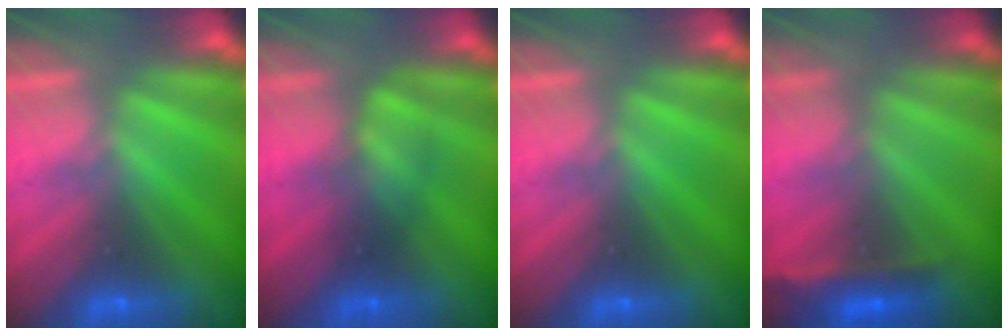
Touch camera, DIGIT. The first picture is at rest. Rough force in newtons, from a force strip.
{"total": 2.6}
{"total": 0.0}
{"total": 2.4}